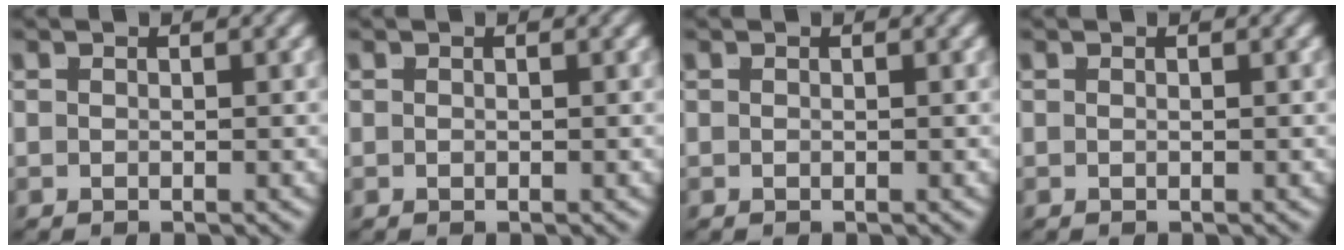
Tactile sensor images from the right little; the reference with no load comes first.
{"total": 0.0}
{"total": 0.0}
{"total": 0.0}